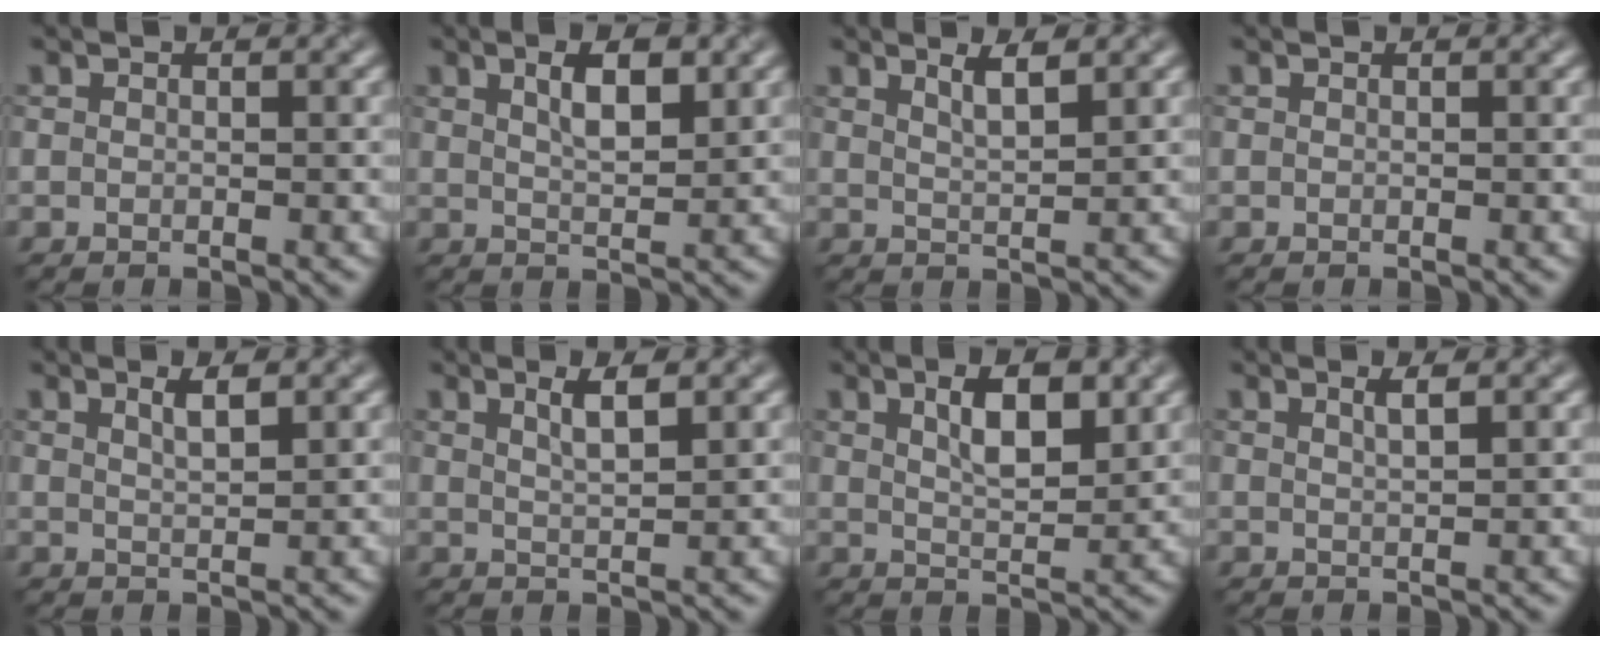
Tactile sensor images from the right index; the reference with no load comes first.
{"total": 2.5, "force": [1.1, 0.5, 2.2], "torque": [-0.041, 0.009, 0.030]}
{"total": 1.4, "force": [0.9, 0.1, 1.0], "torque": [-0.018, 0.005, 0.024]}
{"total": 0.0}
{"total": 1.2, "force": [0.7, 0.1, 1.0], "torque": [-0.017, 0.008, 0.019]}
{"total": 1.7, "force": [0.8, 0.2, 1.4], "torque": [-0.024, 0.007, 0.024]}
{"total": 3.4, "force": [1.5, 0.8, 2.9], "torque": [-0.055, 0.007, 0.035]}
{"total": 0.7, "force": [0.4, 0.0, 0.6], "torque": [-0.011, 0.010, 0.011]}